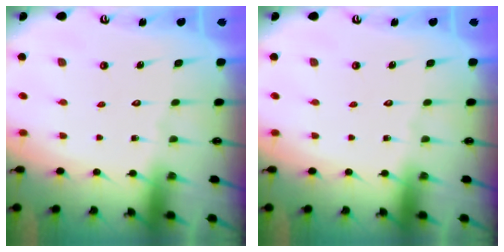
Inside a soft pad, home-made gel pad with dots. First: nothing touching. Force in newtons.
{"total": 0.0}